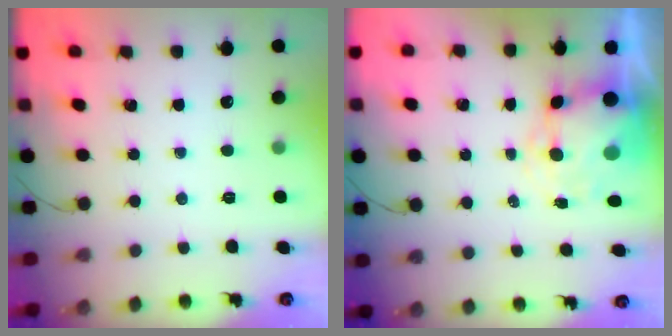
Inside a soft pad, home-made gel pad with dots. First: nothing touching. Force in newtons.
{"total": 6.9, "press": 6.6, "slide": 1.8}